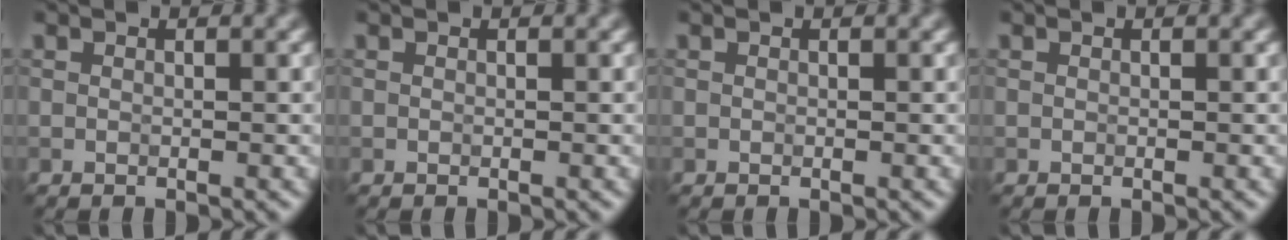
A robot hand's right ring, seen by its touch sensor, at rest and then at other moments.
{"total": 0.0}
{"total": 0.0}
{"total": 0.0}